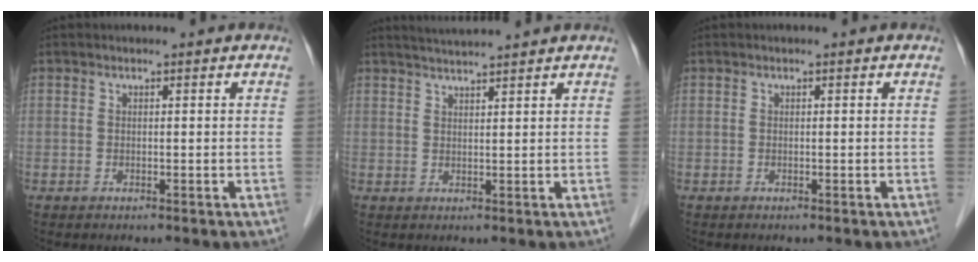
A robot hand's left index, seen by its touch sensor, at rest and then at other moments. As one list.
[{"total": 4.6, "force": [4.3, -0.9, 1.4], "torque": [-0.024, 0.019, 0.068]}, {"total": 0.0}]